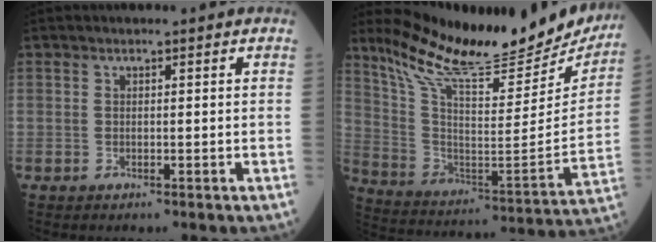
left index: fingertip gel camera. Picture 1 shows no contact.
{"total": 26.0, "force": [23.0, 4.7, 11.2], "torque": [-0.194, -0.067, 0.336]}